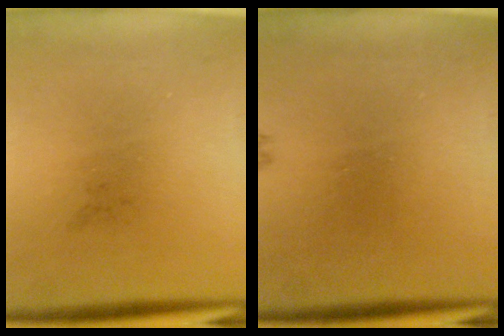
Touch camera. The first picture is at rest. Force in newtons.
{"total": 0.7}